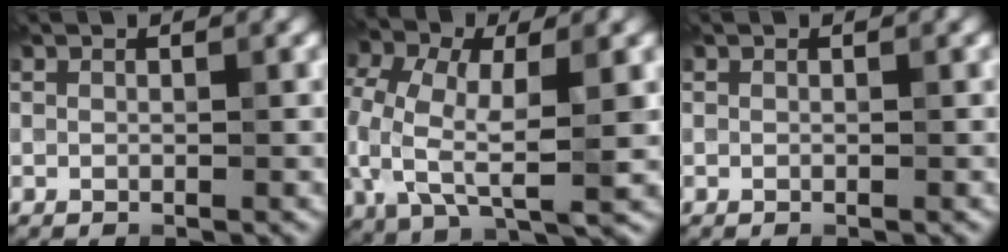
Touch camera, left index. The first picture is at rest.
{"total": 10.0, "force": [-0.5, 5.7, 8.2], "torque": [-0.187, -0.004, -0.012]}
{"total": 0.0}